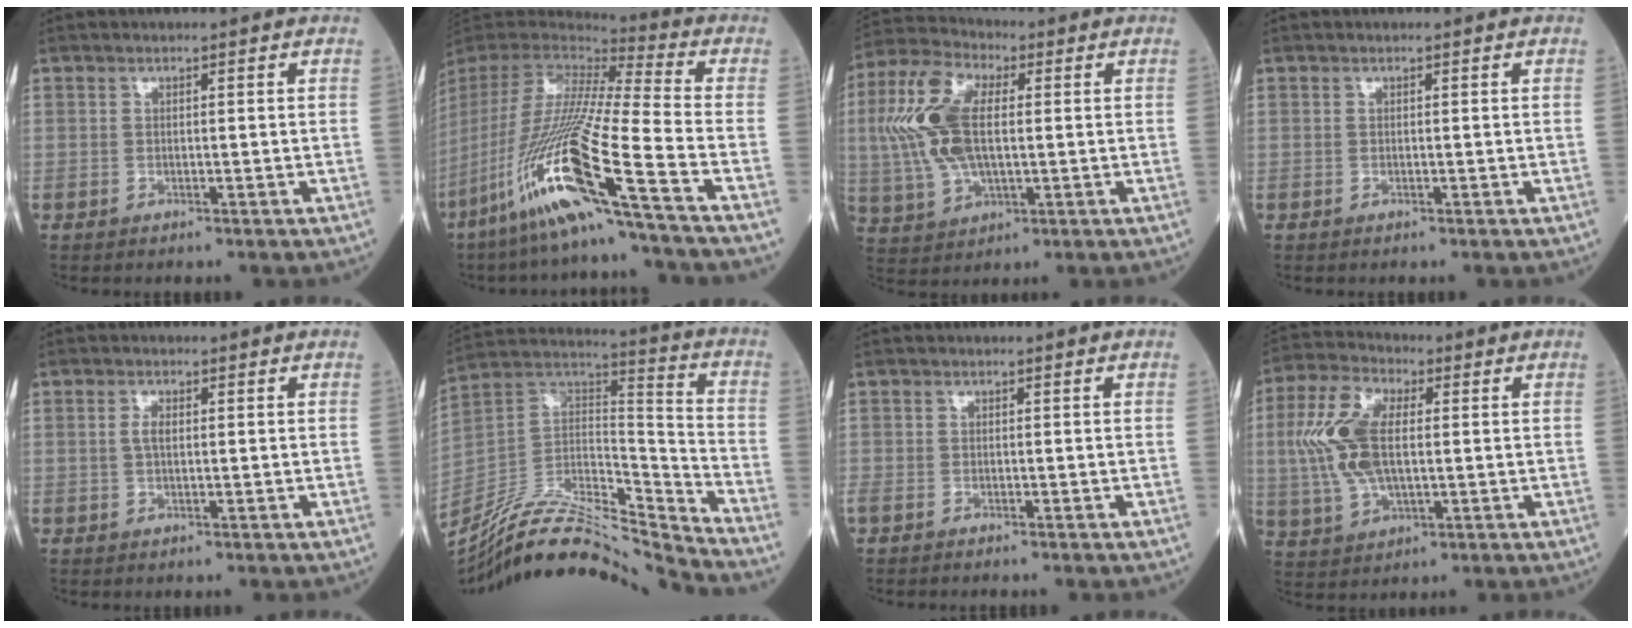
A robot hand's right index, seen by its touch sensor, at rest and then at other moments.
{"total": 21.6, "force": [-11.2, -1.6, 18.3], "torque": [-0.398, -0.053, -0.226]}
{"total": 13.0, "force": [1.5, 5.8, 11.5], "torque": [-0.274, 0.021, 0.031]}
{"total": 0.0}
{"total": 1.6, "force": [0.2, 0.6, 1.4], "torque": [-0.030, 0.002, 0.003]}
{"total": 19.4, "force": [-18.0, 1.0, 7.3], "torque": [-0.132, 0.039, -0.319]}
{"total": 1.8, "force": [-1.6, 0.4, 0.7], "torque": [-0.020, -0.006, -0.026]}
{"total": 11.3, "force": [1.0, 5.1, 10.1], "torque": [-0.240, 0.017, 0.021]}